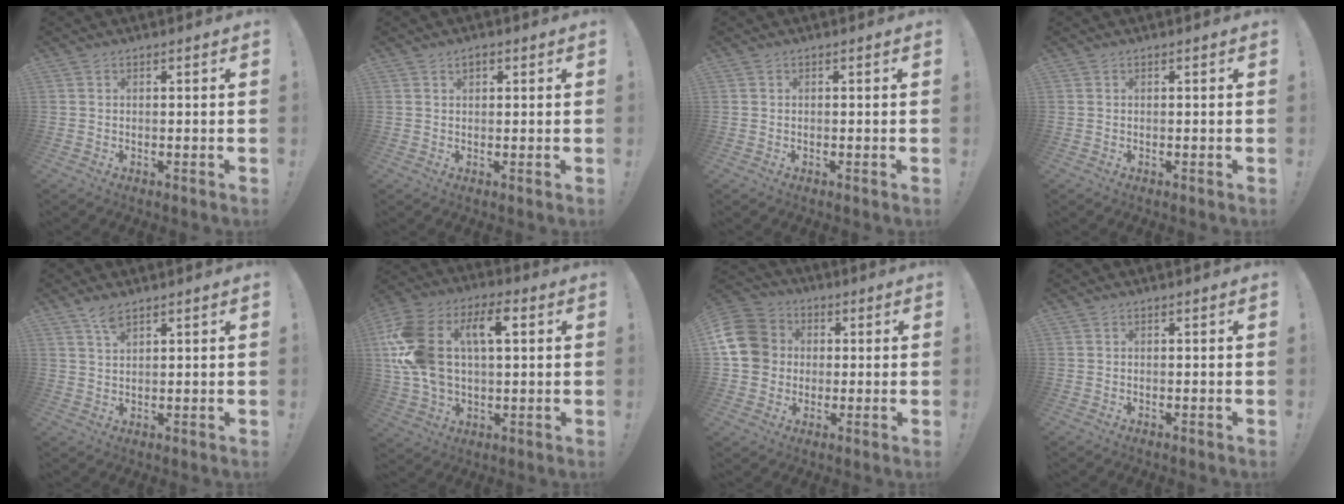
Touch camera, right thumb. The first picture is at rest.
{"total": 1.7, "force": [0.9, 1.0, 1.0], "torque": [-0.018, 0.003, 0.016]}
{"total": 0.0}
{"total": 0.0}
{"total": 3.9, "force": [2.7, 1.2, 2.5], "torque": [-0.045, -0.012, 0.047]}
{"total": 19.6, "force": [4.3, 12.2, 14.7], "torque": [-0.300, 0.004, 0.072]}
{"total": 14.7, "force": [1.7, 12.9, 6.8], "torque": [-0.116, 0.007, 0.039]}
{"total": 0.0}